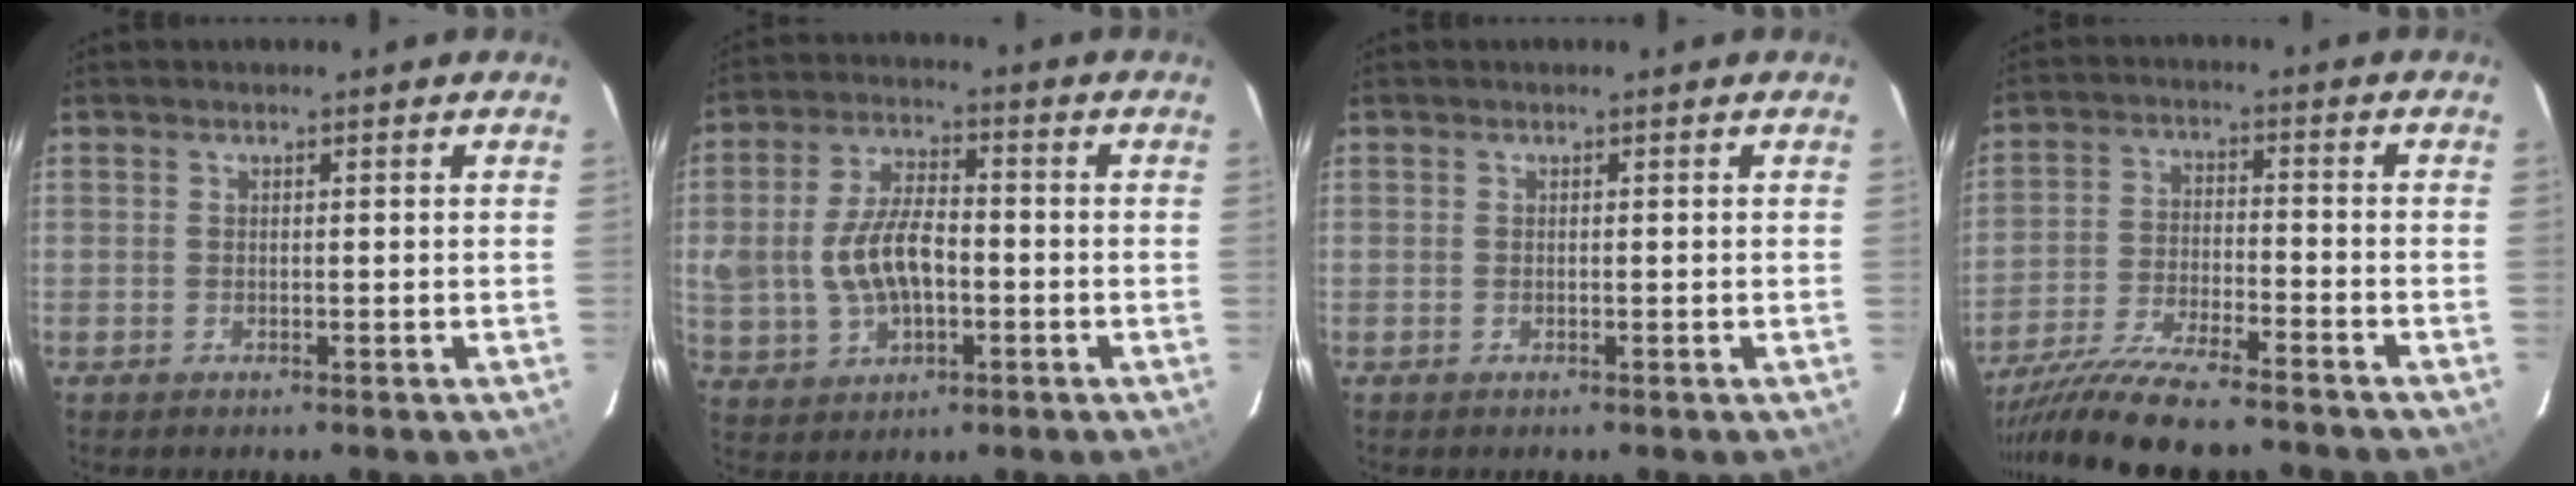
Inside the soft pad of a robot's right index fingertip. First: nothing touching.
{"total": 10.4, "force": [-1.0, 6.1, 8.4], "torque": [-0.172, 0.006, -0.006]}
{"total": 0.0}
{"total": 17.4, "force": [-15.2, 1.9, 8.2], "torque": [-0.174, -0.042, -0.259]}